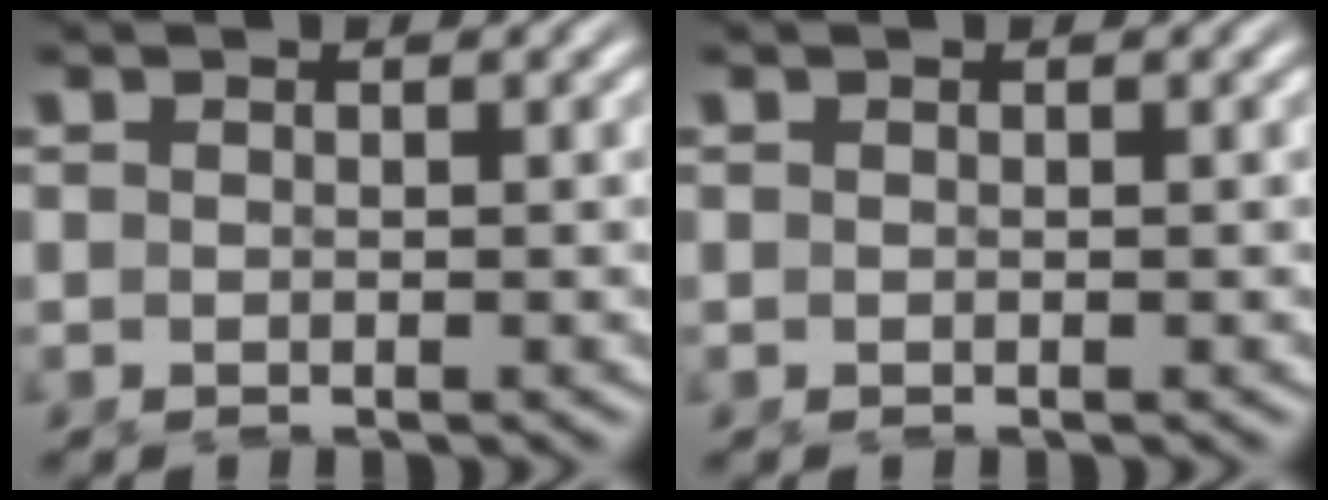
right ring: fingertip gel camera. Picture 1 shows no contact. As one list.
[{"total": 0.0}]